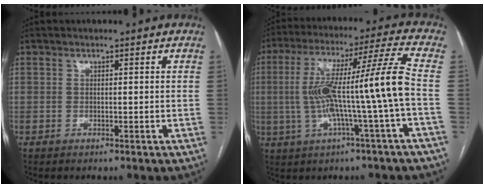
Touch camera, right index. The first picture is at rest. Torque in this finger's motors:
{"motor_torque": [2.14, 0.00, 0.91, 0.21]}